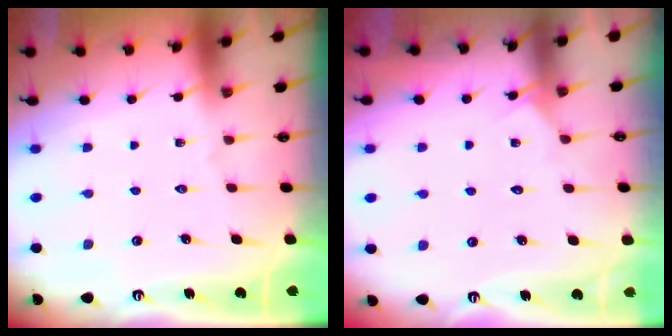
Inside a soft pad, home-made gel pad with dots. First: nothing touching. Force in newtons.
{"total": 4.3, "press": 4.3, "slide": 0.5}